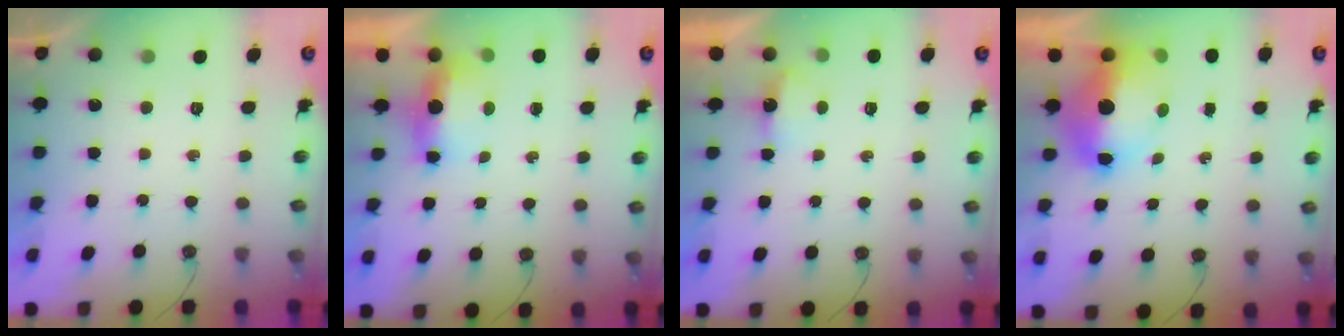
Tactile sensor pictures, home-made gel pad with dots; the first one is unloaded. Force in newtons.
{"total": 5.9, "press": 5.4, "slide": 2.4}
{"total": 2.9, "press": 2.8, "slide": 0.6}
{"total": 10.3, "press": 10.1, "slide": 1.7}